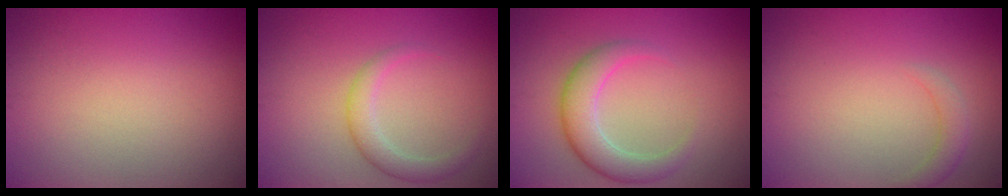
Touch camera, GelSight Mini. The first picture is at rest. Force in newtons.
{"total": 2.4, "press": 2.4, "slide": 0.1}
{"total": 4.1, "press": 4.1, "slide": 0.3}
{"total": 1.4, "press": 1.4, "slide": 0.2}